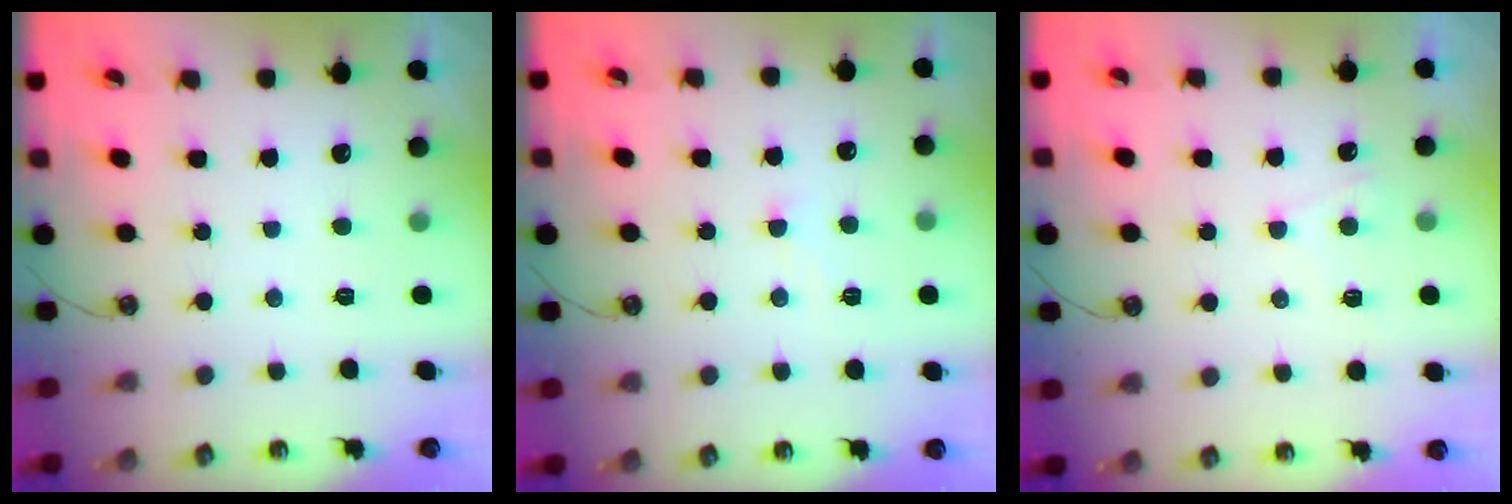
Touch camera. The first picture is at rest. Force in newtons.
{"total": 2.0, "press": 2.0, "slide": 0.5}
{"total": 2.4, "press": 2.4, "slide": 0.4}